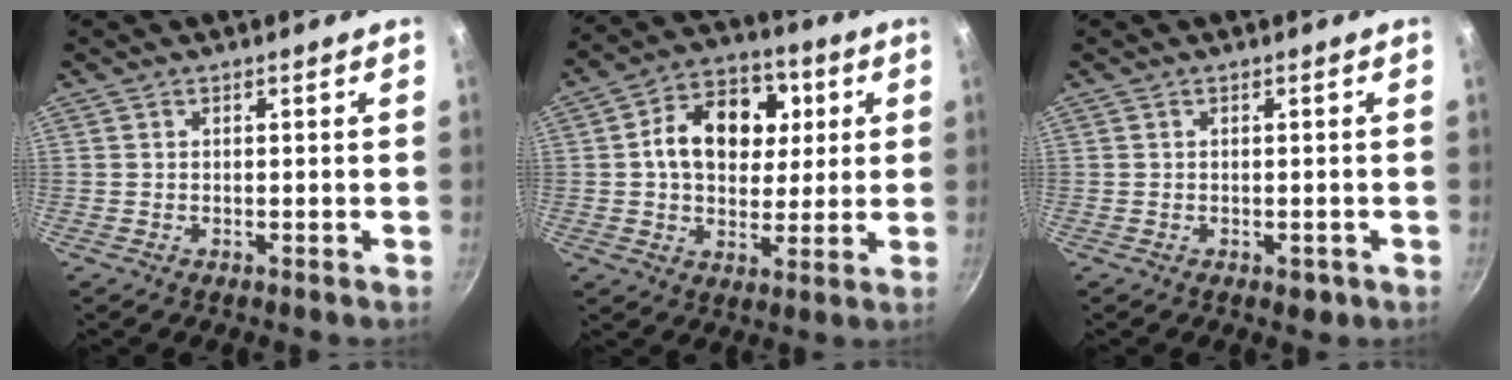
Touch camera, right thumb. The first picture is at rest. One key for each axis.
{"total": 15.1, "fx": 2.6, "fy": 10.9, "fz": 10.1, "tx": -0.122, "ty": 0.013, "tz": 0.036}
{"total": 1.5, "fx": -0.7, "fy": 1.0, "fz": 0.9, "tx": -0.001, "ty": 0.003, "tz": -0.004}